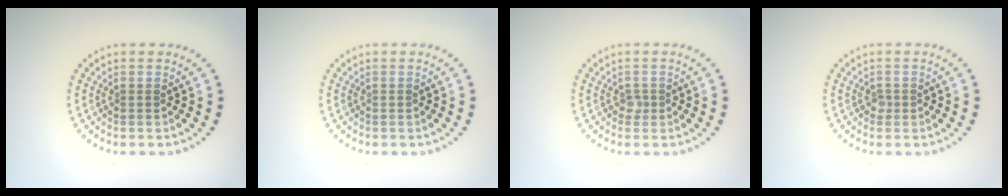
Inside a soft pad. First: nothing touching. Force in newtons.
{"total": 0.0}
{"total": 0.8, "press": 0.5, "slide": 0.6}
{"total": 0.8, "press": 0.6, "slide": 0.5}